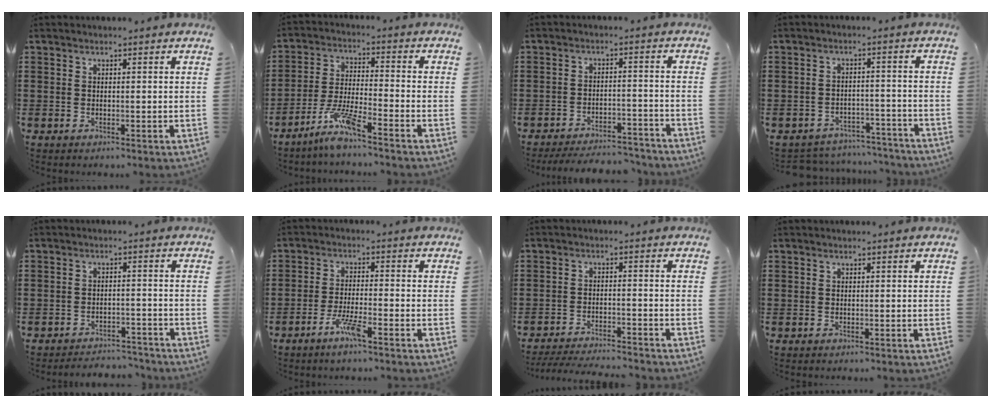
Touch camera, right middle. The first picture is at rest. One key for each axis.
{"total": 6.8, "fx": -5.4, "fy": 0.2, "fz": 4.3, "tx": -0.096, "ty": -0.014, "tz": -0.103}
{"total": 4.8, "fx": -4.7, "fy": 0.4, "fz": 1.1, "tx": -0.026, "ty": -0.003, "tz": -0.094}
{"total": 4.0, "fx": -4.0, "fy": 0.6, "fz": 0.0, "tx": -0.006, "ty": 0.002, "tz": -0.084}
{"total": 3.4, "fx": -3.4, "fy": 0.4, "fz": -0.2, "tx": -0.005, "ty": -0.001, "tz": -0.073}
{"total": 4.8, "fx": -3.0, "fy": 0.2, "fz": 3.7, "tx": -0.081, "ty": -0.009, "tz": -0.056}
{"total": 4.1, "fx": -4.0, "fy": 0.0, "fz": 0.8, "tx": -0.022, "ty": -0.006, "tz": -0.082}
{"total": 0.0}